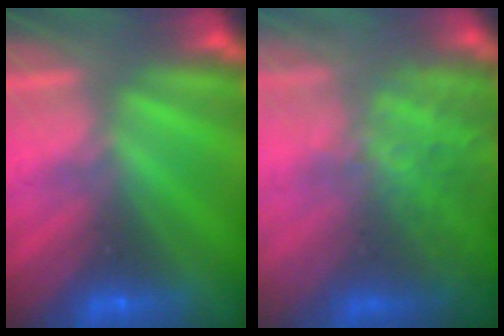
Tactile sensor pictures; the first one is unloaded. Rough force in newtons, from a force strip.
{"total": 7.4}